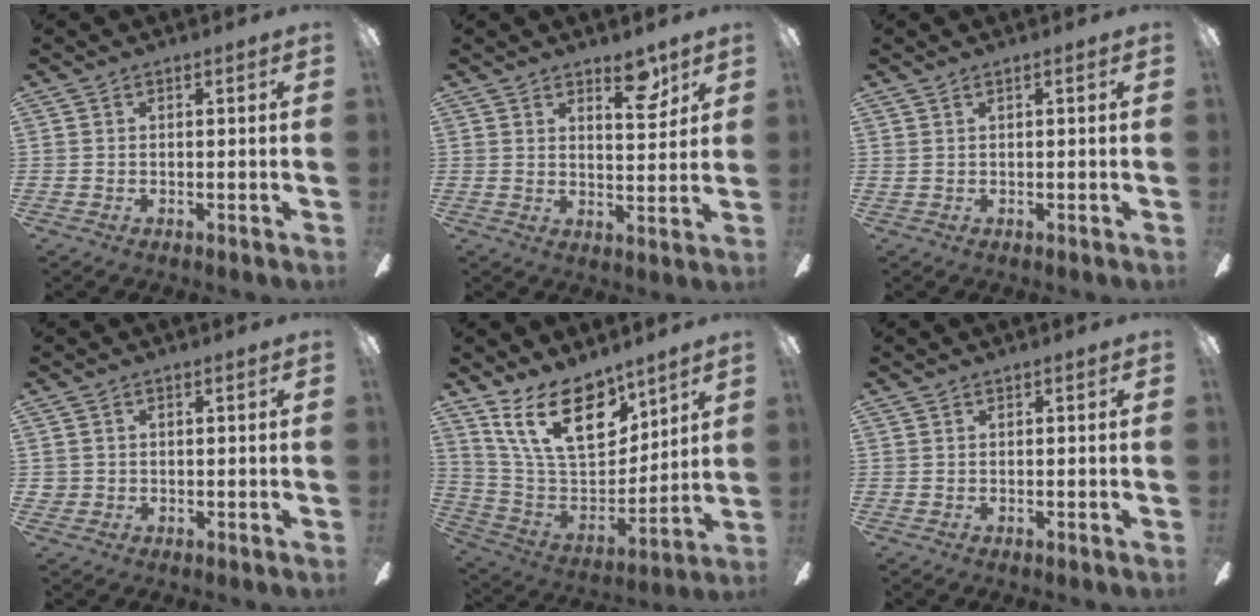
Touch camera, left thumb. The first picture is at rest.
{"total": 7.2, "force": [5.0, 3.0, 4.2], "torque": [-0.039, -0.025, 0.080]}
{"total": 0.9, "force": [0.2, 0.1, 0.8], "torque": [-0.015, 0.000, 0.004]}
{"total": 1.3, "force": [-0.1, 1.3, 0.0], "torque": [0.000, 0.005, -0.003]}
{"total": 20.3, "force": [13.0, 10.2, 11.8], "torque": [-0.233, -0.074, 0.231]}
{"total": 0.0}